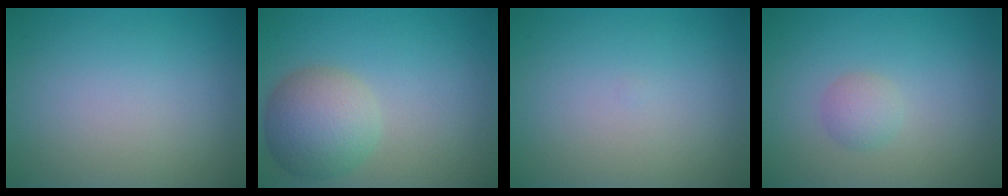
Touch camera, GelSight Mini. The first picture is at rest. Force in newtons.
{"total": 5.2, "press": 5.2, "slide": 0.1}
{"total": 0.0}
{"total": 1.5, "press": 1.4, "slide": 0.1}